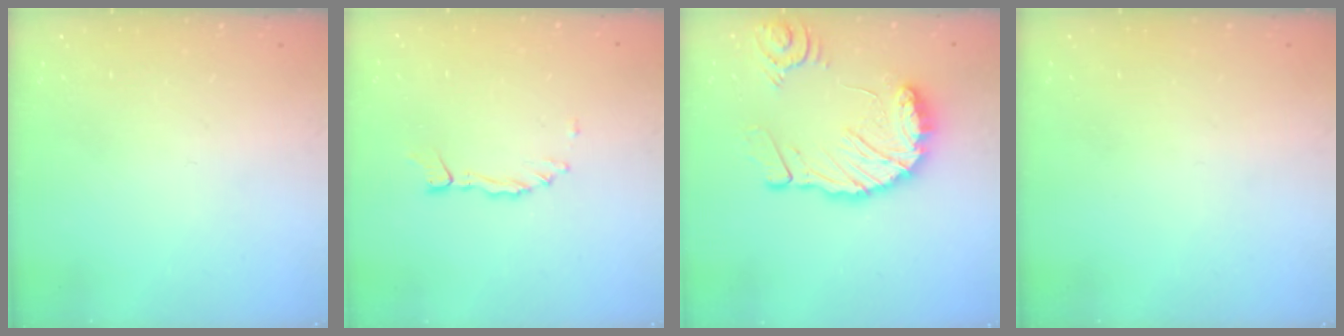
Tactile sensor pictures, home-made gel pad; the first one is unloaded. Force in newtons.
{"total": 0.8, "press": 0.8, "slide": 0.1}
{"total": 15.8, "press": 15.7, "slide": 1.8}
{"total": 0.0}